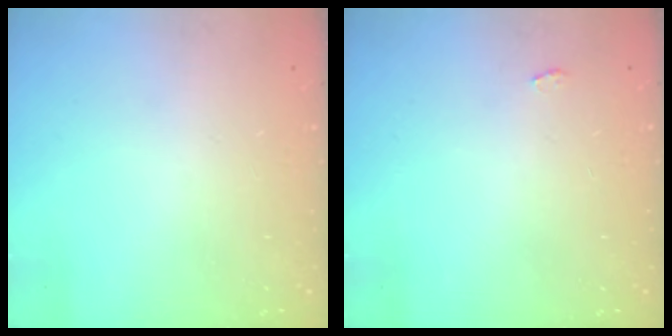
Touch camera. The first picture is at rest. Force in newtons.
{"total": 2.2, "press": 2.1, "slide": 0.3}